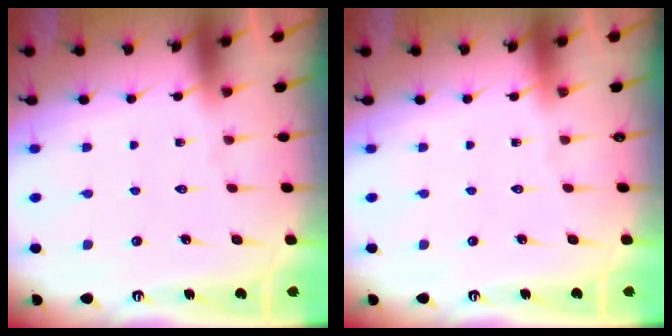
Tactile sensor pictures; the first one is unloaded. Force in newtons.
{"total": 0.0}